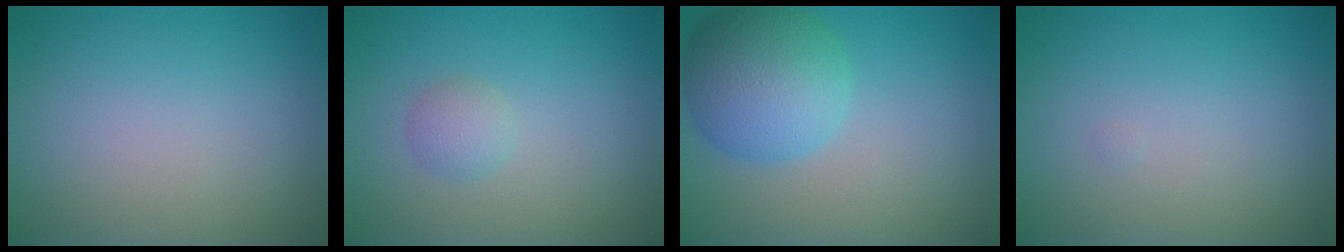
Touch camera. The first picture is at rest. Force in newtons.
{"total": 1.4, "press": 1.4, "slide": 0.1}
{"total": 6.8, "press": 6.8, "slide": 0.2}
{"total": 0.0}